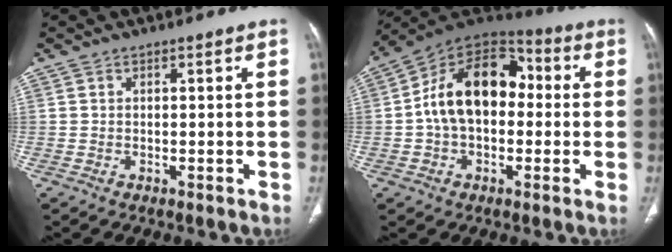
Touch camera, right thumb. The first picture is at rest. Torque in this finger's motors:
{"motor_torque": [2.00, 2.59, 1.02, -0.62, 0.16]}